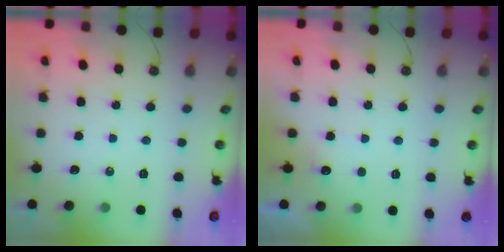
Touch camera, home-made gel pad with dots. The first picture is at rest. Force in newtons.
{"total": 4.4, "press": 4.3, "slide": 0.9}